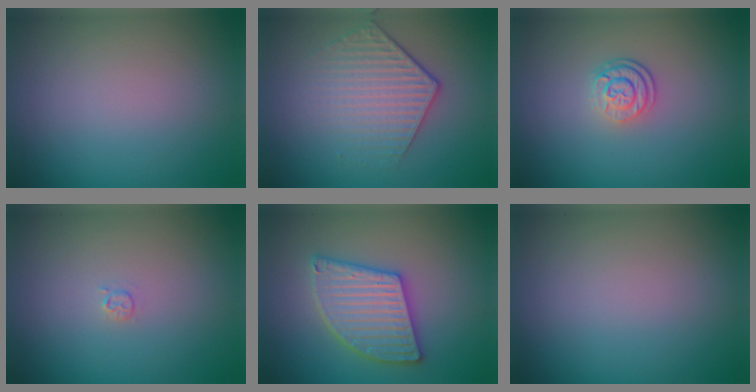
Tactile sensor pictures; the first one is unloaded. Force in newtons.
{"total": 4.4, "press": 3.2, "slide": 3.0}
{"total": 2.7, "press": 2.0, "slide": 1.8}
{"total": 0.7, "press": 0.7, "slide": 0.1}
{"total": 5.4, "press": 5.4, "slide": 0.6}
{"total": 0.0}